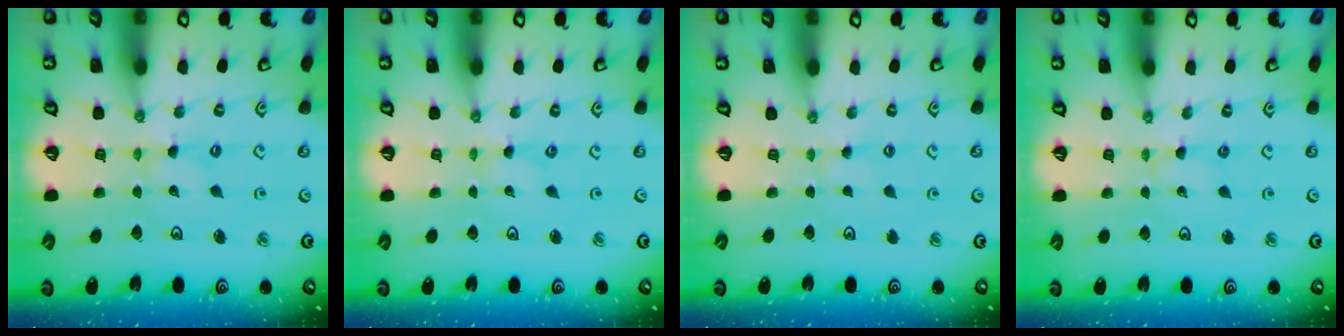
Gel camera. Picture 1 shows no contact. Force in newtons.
{"total": 0.0}
{"total": 1.6, "press": 1.6, "slide": 0.3}
{"total": 1.2, "press": 1.2, "slide": 0.2}